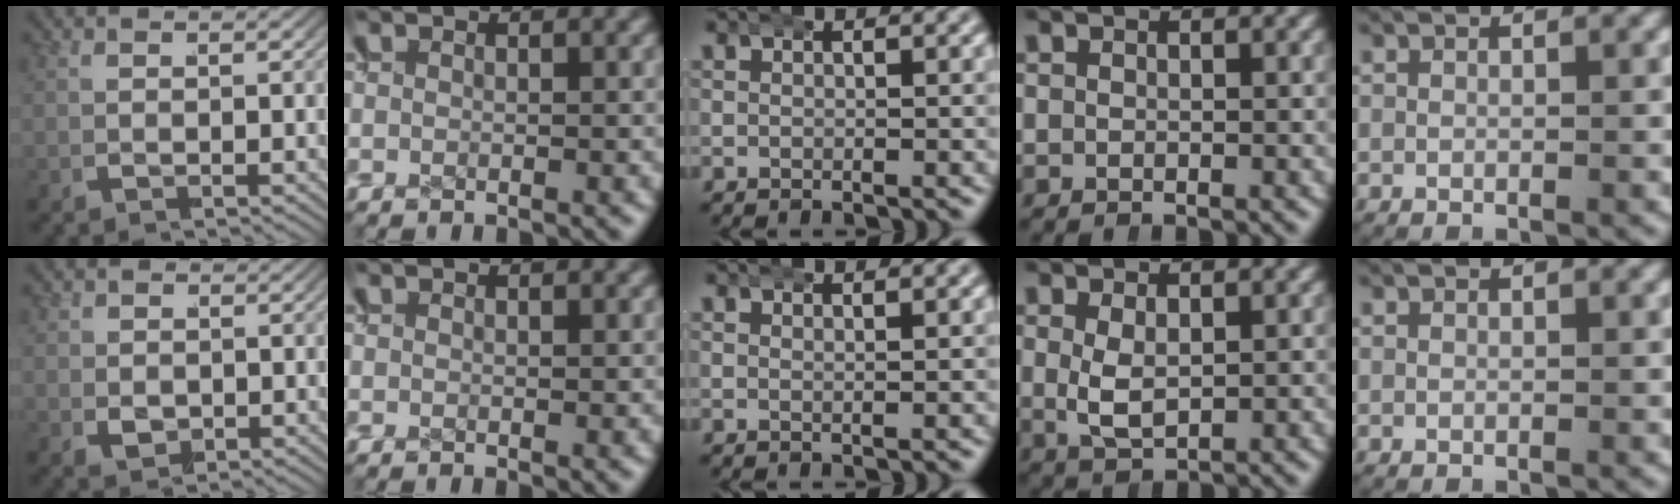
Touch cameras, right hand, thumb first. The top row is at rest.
{"thumb": {"total": 2.1, "force": [0.1, 1.8, 1.2], "torque": [-0.022, -0.019, 0.007]}, "middle": {"total": 0.7, "force": [0.7, -0.2, 0.2], "torque": [-0.001, -0.002, 0.009]}, "ring": {"total": 2.6, "force": [0.1, 1.7, 2.0], "torque": [-0.056, -0.020, 0.017]}}